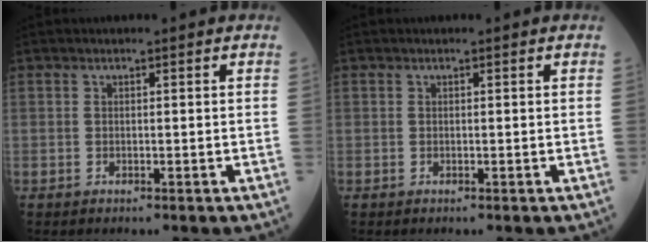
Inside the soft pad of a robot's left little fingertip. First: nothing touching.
{"total": 0.0}